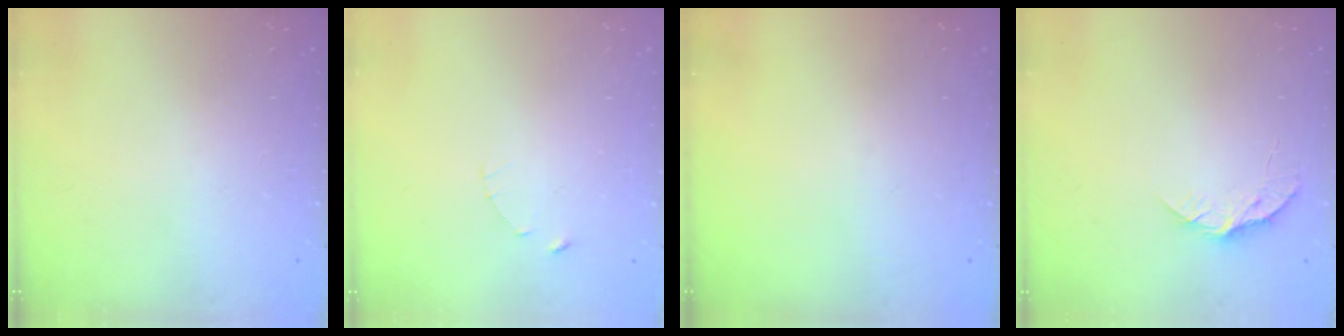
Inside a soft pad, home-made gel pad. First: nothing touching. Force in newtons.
{"total": 1.0, "press": 1.0, "slide": 0.2}
{"total": 0.0}
{"total": 8.1, "press": 8.1, "slide": 0.7}